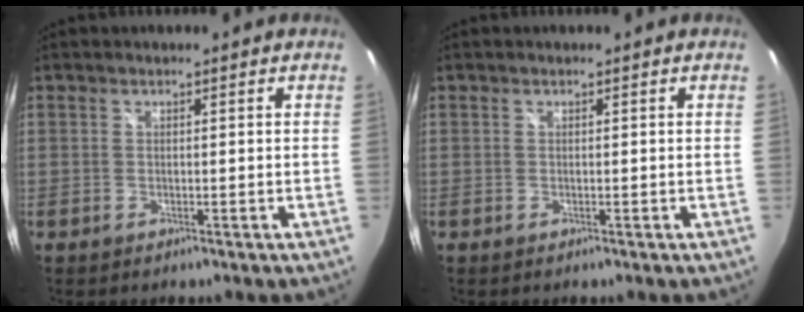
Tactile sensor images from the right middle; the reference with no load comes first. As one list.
[{"total": 0.0}]